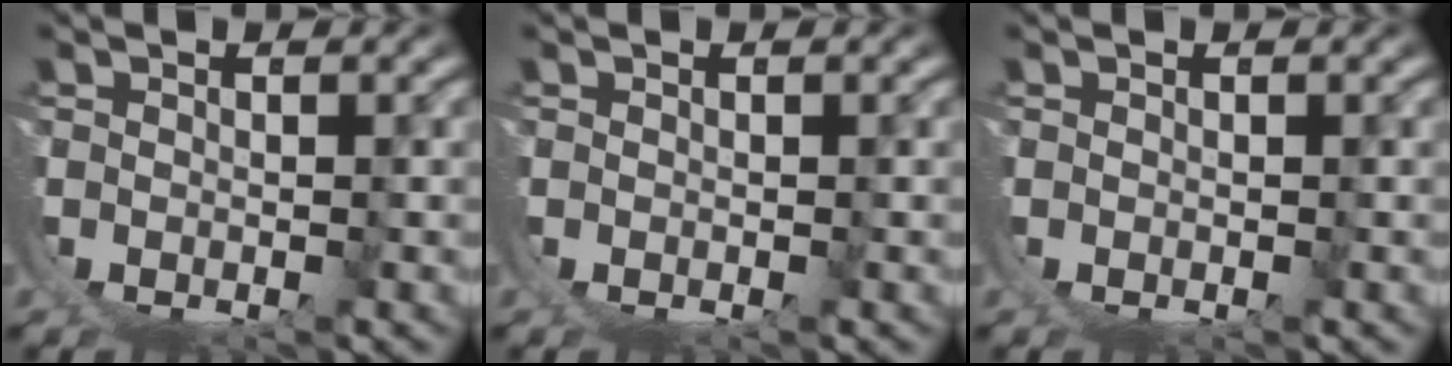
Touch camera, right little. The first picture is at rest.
{"total": 0.0}
{"total": 0.0}